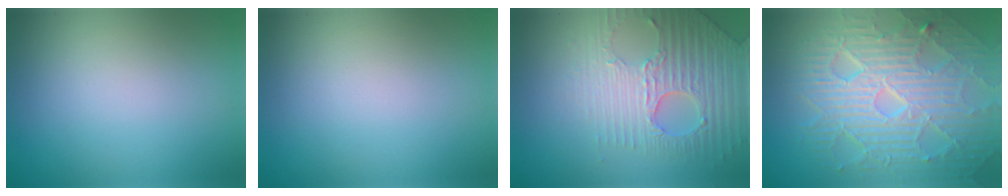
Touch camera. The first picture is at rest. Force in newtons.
{"total": 0.0}
{"total": 4.2, "press": 4.1, "slide": 1.1}
{"total": 10.2, "press": 6.5, "slide": 7.8}